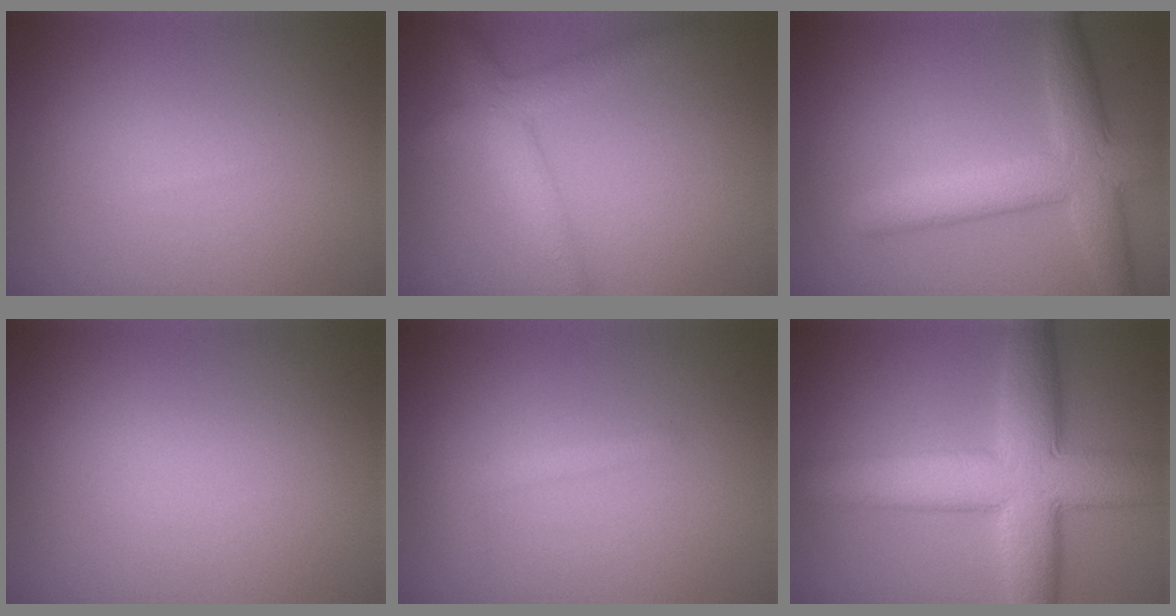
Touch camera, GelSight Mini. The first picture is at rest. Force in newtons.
{"total": 3.2, "press": 3.2, "slide": 0.1}
{"total": 6.1, "press": 6.1, "slide": 0.3}
{"total": 0.0}
{"total": 1.2, "press": 1.2, "slide": 0.0}
{"total": 10.1, "press": 10.1, "slide": 0.2}